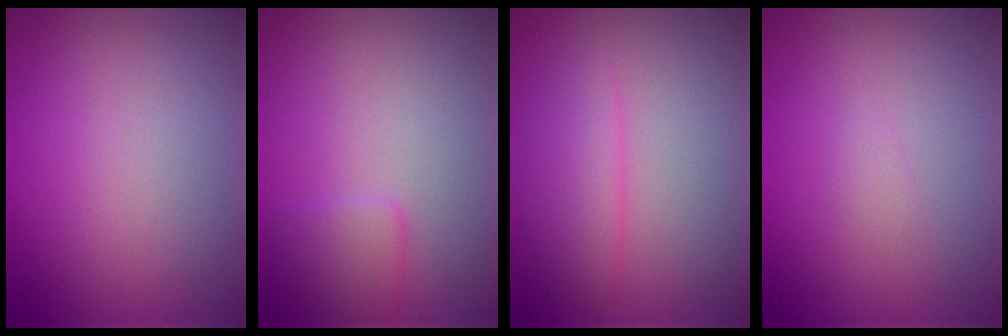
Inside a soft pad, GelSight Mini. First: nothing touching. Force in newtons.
{"total": 1.6, "press": 1.6, "slide": 0.1}
{"total": 2.6, "press": 2.6, "slide": 0.1}
{"total": 0.5, "press": 0.5, "slide": 0.1}